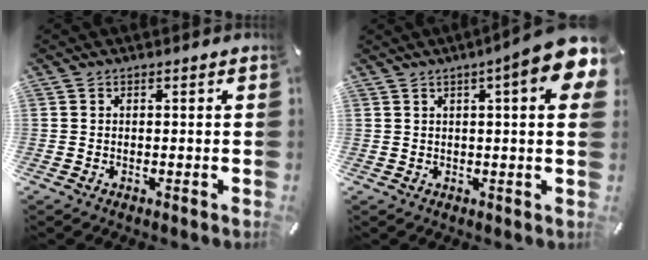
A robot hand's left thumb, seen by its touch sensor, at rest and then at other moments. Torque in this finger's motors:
{"motor_torque": [2.54, 2.47, 1.72, -1.05, 0.14]}